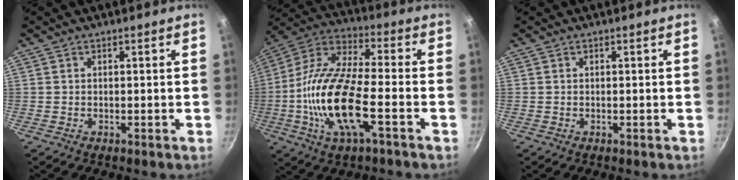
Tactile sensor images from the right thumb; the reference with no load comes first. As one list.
[{"total": 18.7, "force": [-5.0, 6.5, 16.8], "torque": [-0.331, 0.030, -0.115]}, {"total": 0.0}]